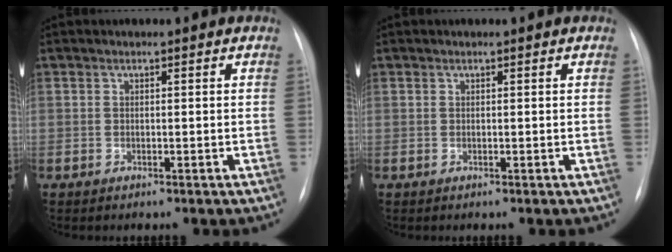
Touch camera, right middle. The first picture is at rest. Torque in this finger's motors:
{"motor_torque": [0.00, 0.00, 0.00, 0.00]}